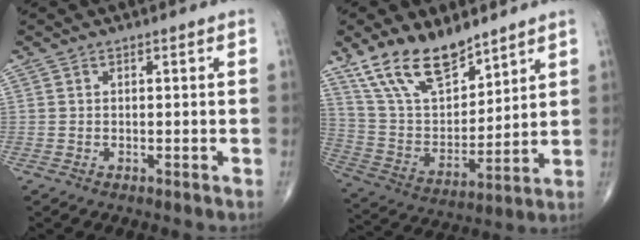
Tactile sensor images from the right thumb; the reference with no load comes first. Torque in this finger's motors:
{"motor_torque": [-0.01, 3.57, 0.08, 0.29, 0.09]}